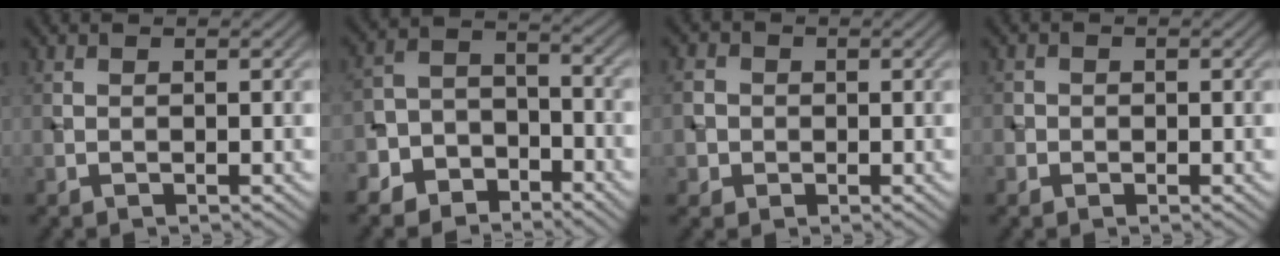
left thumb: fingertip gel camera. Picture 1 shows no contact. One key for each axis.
{"total": 7.3, "fx": -5.6, "fy": 4.0, "fz": 2.3, "tx": -0.052, "ty": -0.002, "tz": -0.119}
{"total": 3.4, "fx": -0.1, "fy": 3.3, "fz": 1.0, "tx": -0.025, "ty": 0.008, "tz": -0.020}
{"total": 1.3, "fx": -0.3, "fy": 1.3, "fz": 0.2, "tx": 0.003, "ty": -0.001, "tz": -0.010}